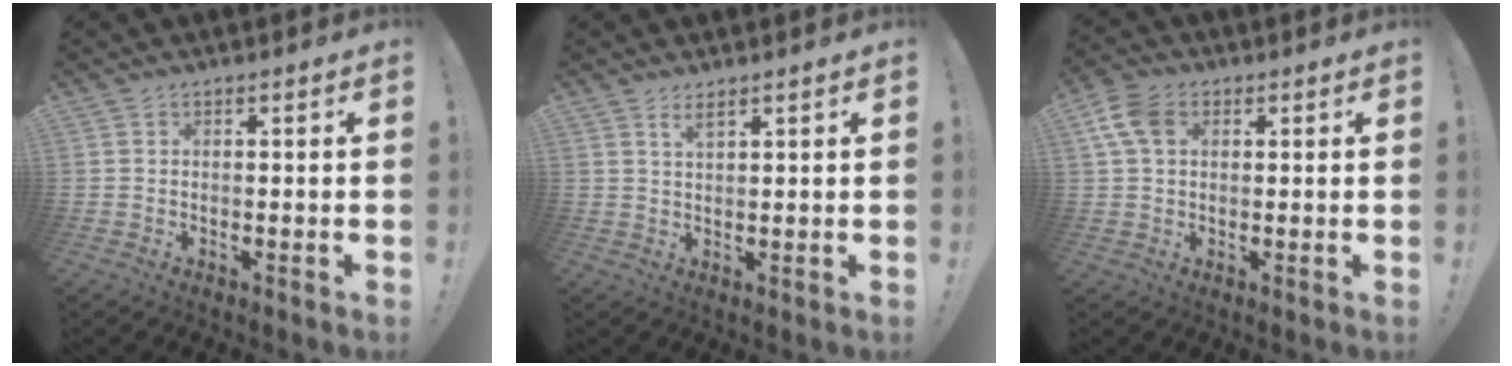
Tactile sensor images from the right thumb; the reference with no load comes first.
{"total": 2.6, "force": [1.9, 0.6, 1.7], "torque": [-0.030, -0.006, 0.032]}
{"total": 8.2, "force": [2.7, 5.6, 5.4], "torque": [-0.109, 0.004, 0.054]}